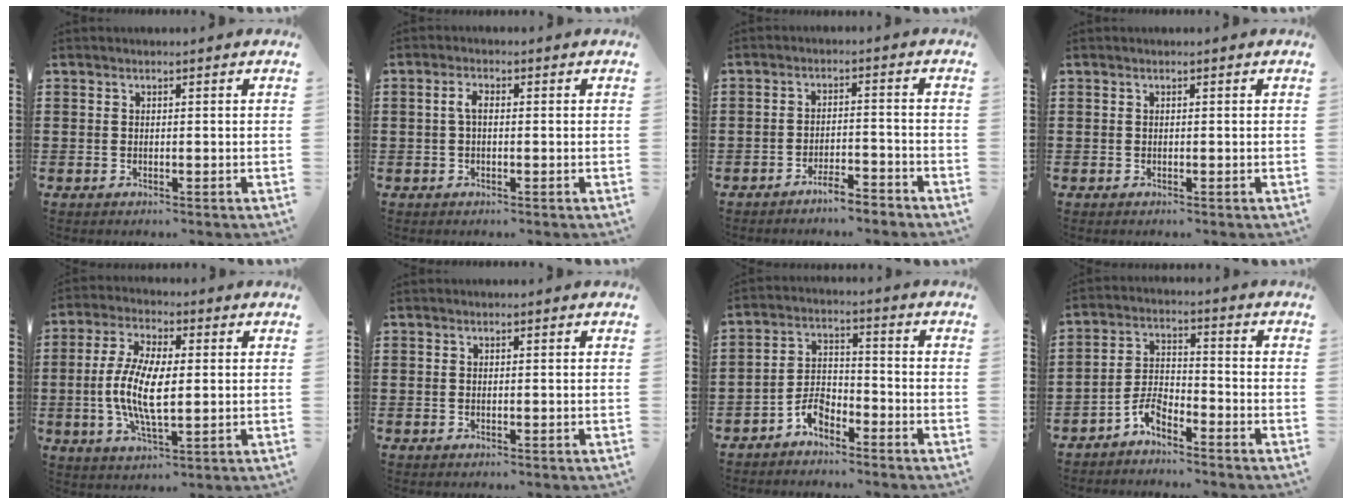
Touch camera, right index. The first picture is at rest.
{"total": 2.2, "force": [-0.1, 0.9, 2.0], "torque": [-0.046, 0.000, -0.004]}
{"total": 3.7, "force": [-3.6, 0.1, 1.1], "torque": [-0.021, 0.003, -0.071]}
{"total": 0.0}
{"total": 9.8, "force": [-0.3, 3.6, 9.1], "torque": [-0.197, -0.007, -0.009]}
{"total": 0.0}
{"total": 4.4, "force": [-3.5, 1.9, 1.8], "torque": [-0.042, 0.007, -0.068]}
{"total": 4.3, "force": [-3.7, 1.1, 1.7], "torque": [-0.049, 0.001, -0.077]}